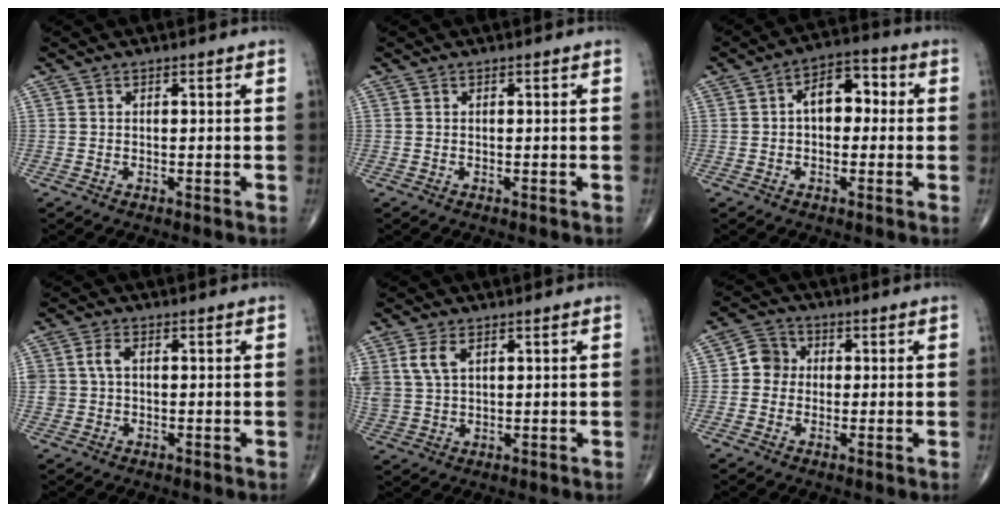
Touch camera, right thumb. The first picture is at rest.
{"total": 0.0}
{"total": 7.8, "force": [0.5, 5.0, 6.0], "torque": [-0.063, 0.029, -0.004]}
{"total": 3.2, "force": [0.4, 2.2, 2.2], "torque": [-0.052, 0.006, 0.009]}
{"total": 5.5, "force": [2.5, 3.2, 3.8], "torque": [-0.085, -0.003, 0.059]}
{"total": 5.0, "force": [0.0, 4.6, 1.8], "torque": [-0.008, 0.011, -0.011]}